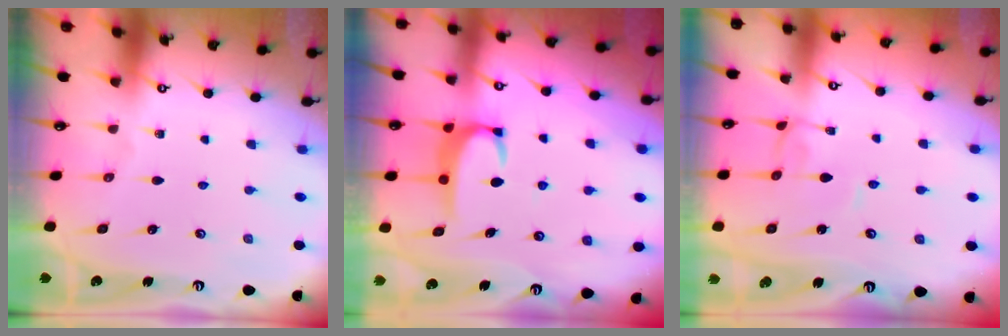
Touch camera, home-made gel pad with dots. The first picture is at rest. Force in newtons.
{"total": 3.0, "press": 2.9, "slide": 0.6}
{"total": 2.1, "press": 2.1, "slide": 0.1}